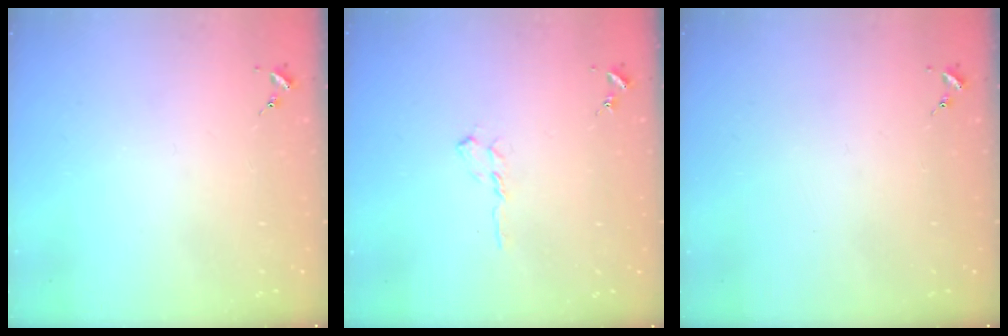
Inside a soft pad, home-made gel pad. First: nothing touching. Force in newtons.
{"total": 6.0, "press": 6.0, "slide": 0.6}
{"total": 0.0}